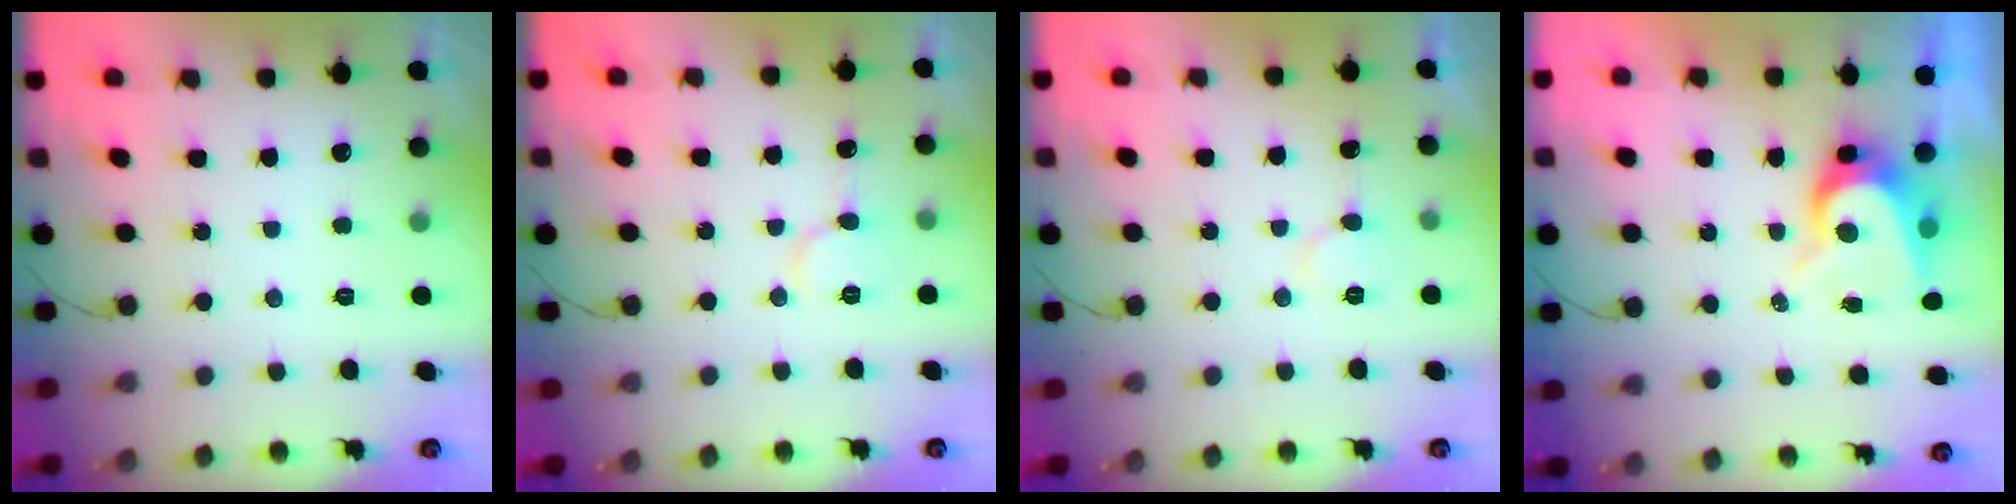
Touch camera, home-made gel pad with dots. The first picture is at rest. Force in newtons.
{"total": 6.2, "press": 6.2, "slide": 0.5}
{"total": 4.9, "press": 4.9, "slide": 0.5}
{"total": 7.7, "press": 7.7, "slide": 0.6}